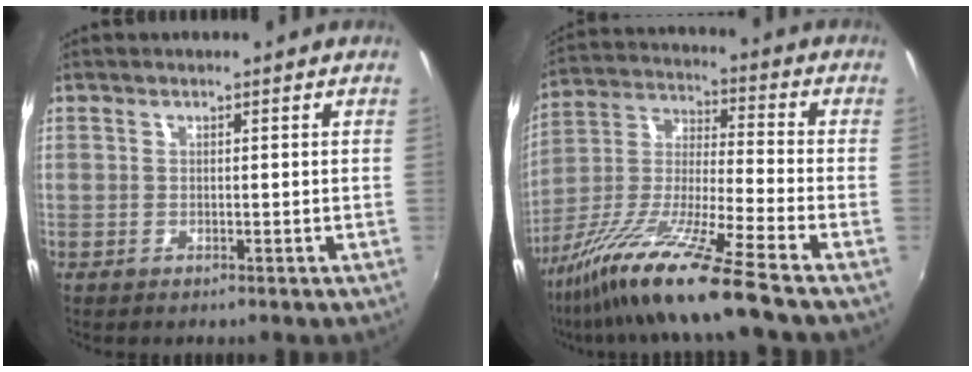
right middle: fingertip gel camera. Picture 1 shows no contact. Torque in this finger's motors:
{"motor_torque": [1.10, -1.04, 0.85, 0.21]}